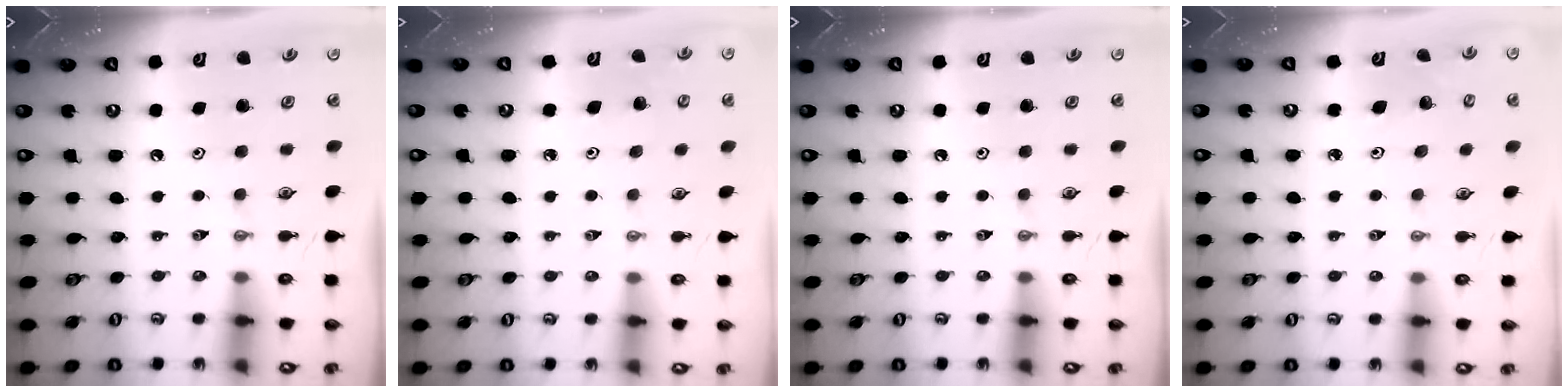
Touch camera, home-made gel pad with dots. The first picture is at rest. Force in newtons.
{"total": 4.6, "press": 4.4, "slide": 1.2}
{"total": 0.0}
{"total": 3.7, "press": 3.7, "slide": 0.3}